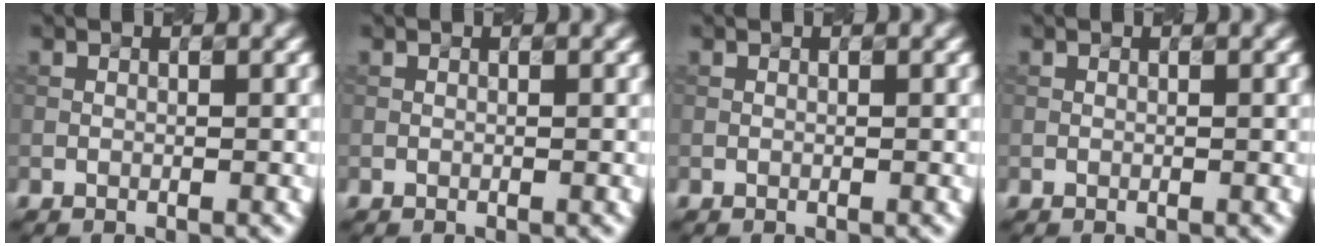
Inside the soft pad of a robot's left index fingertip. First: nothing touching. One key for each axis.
{"total": 0.0}
{"total": 0.0}
{"total": 0.0}